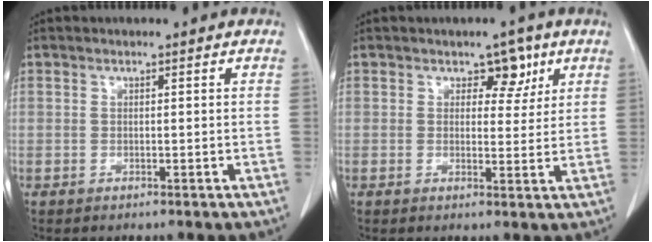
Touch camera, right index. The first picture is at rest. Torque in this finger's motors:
{"motor_torque": [0.03, 0.11, 0.00, 0.00]}